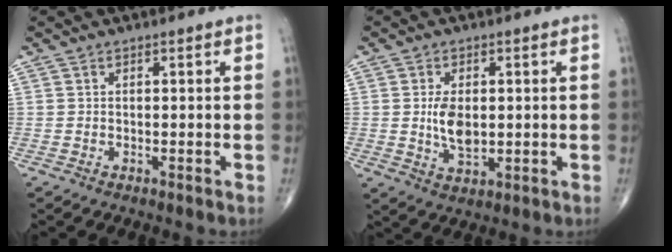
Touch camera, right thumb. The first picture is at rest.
{"total": 6.3, "force": [0.3, 3.6, 5.2], "torque": [-0.089, -0.010, 0.010]}